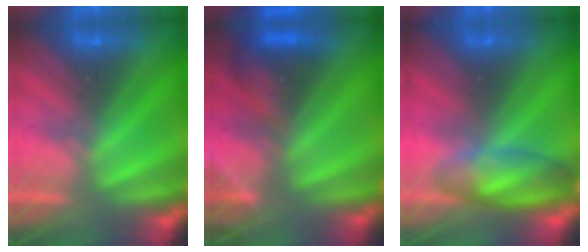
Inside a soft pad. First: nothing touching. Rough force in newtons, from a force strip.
{"total": 5.7}
{"total": 4.6}